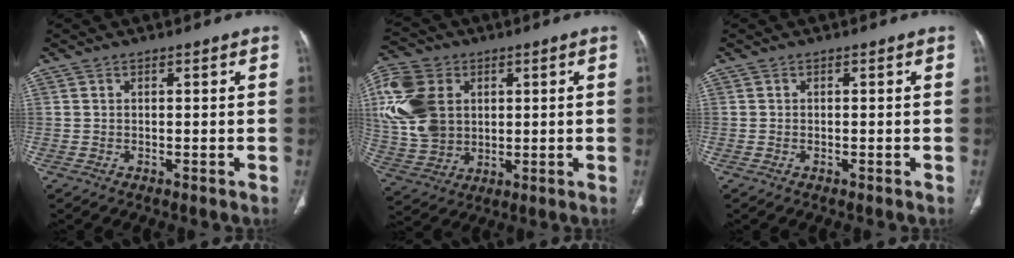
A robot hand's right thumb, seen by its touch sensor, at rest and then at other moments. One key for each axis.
{"total": 16.7, "fx": 3.8, "fy": 12.7, "fz": 10.2, "tx": -0.206, "ty": 0.000, "tz": 0.077}
{"total": 0.0}